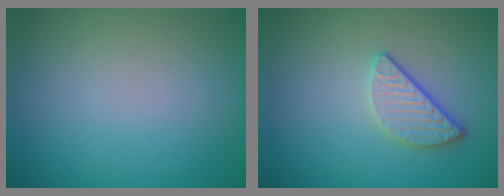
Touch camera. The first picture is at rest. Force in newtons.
{"total": 2.6, "press": 2.3, "slide": 1.3}